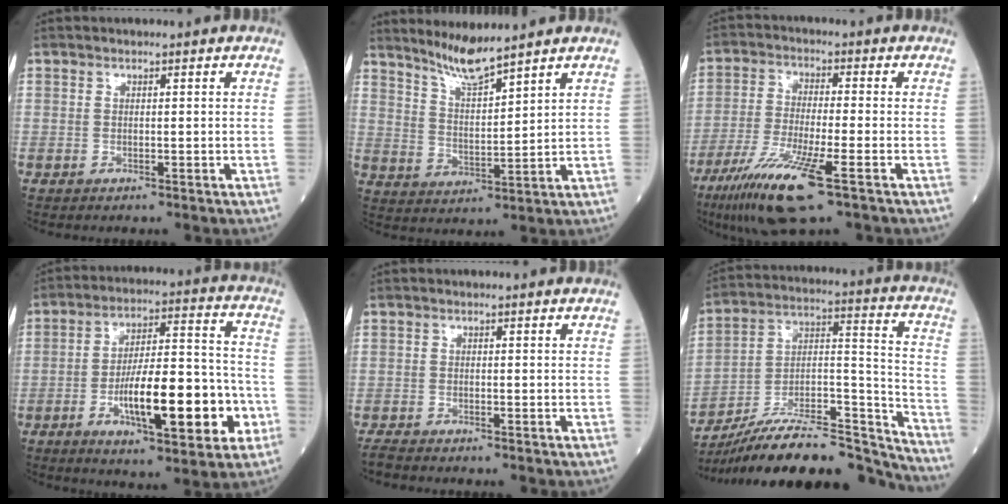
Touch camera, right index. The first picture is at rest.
{"total": 6.4, "force": [5.8, -0.7, 2.6], "torque": [-0.055, -0.016, 0.117]}
{"total": 12.6, "force": [-7.2, 1.1, 10.3], "torque": [-0.208, -0.035, -0.129]}
{"total": 17.6, "force": [-5.6, 4.7, 16.0], "torque": [-0.261, 0.015, -0.080]}
{"total": 3.3, "force": [-3.0, 0.6, 1.3], "torque": [-0.031, -0.012, -0.050]}
{"total": 26.2, "force": [-23.7, 3.6, 10.6], "torque": [-0.146, 0.022, -0.376]}